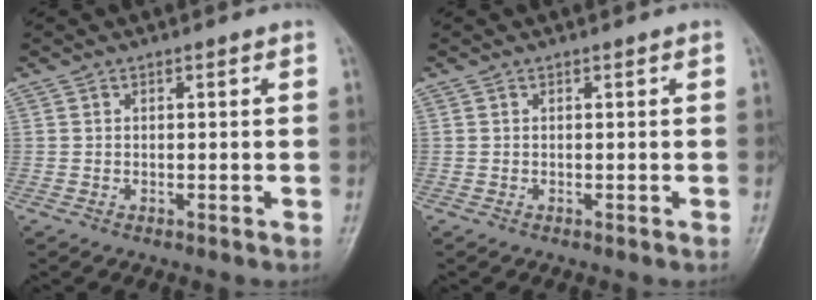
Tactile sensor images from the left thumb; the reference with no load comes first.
{"total": 0.0}